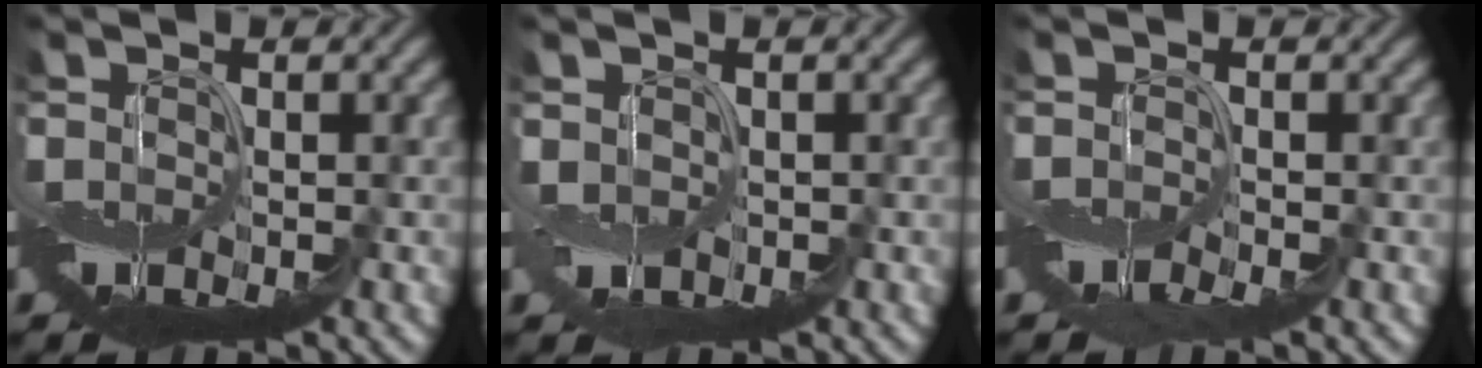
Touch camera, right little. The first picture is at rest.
{"total": 1.3, "force": [1.2, 0.6, 0.2], "torque": [-0.003, -0.001, 0.022]}
{"total": 1.3, "force": [-0.9, -0.6, -0.7], "torque": [0.011, -0.001, -0.016]}